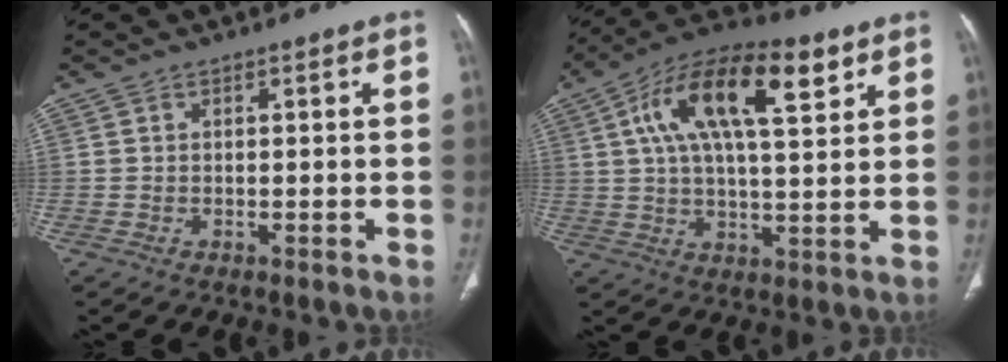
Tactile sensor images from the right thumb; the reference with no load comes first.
{"total": 18.8, "force": [7.3, 7.5, 15.6], "torque": [-0.256, 0.009, 0.115]}